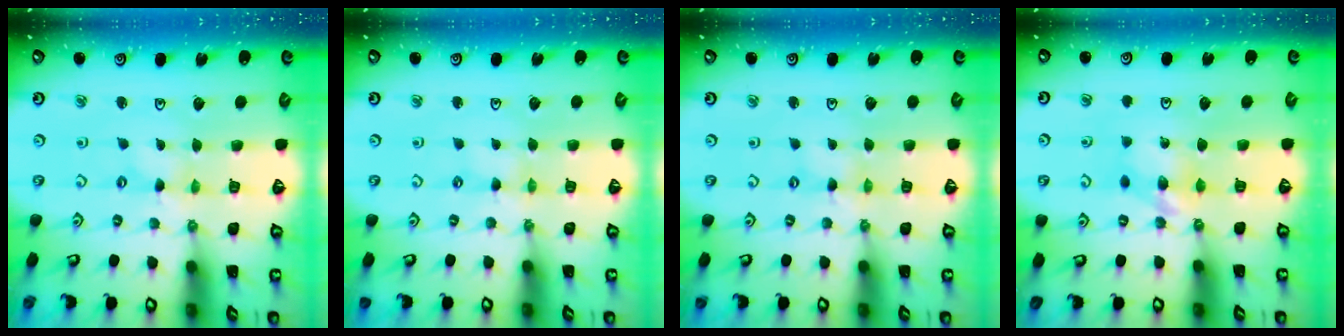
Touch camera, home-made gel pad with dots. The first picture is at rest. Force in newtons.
{"total": 1.2, "press": 1.2, "slide": 0.3}
{"total": 1.1, "press": 1.1, "slide": 0.2}
{"total": 7.5, "press": 7.4, "slide": 0.6}